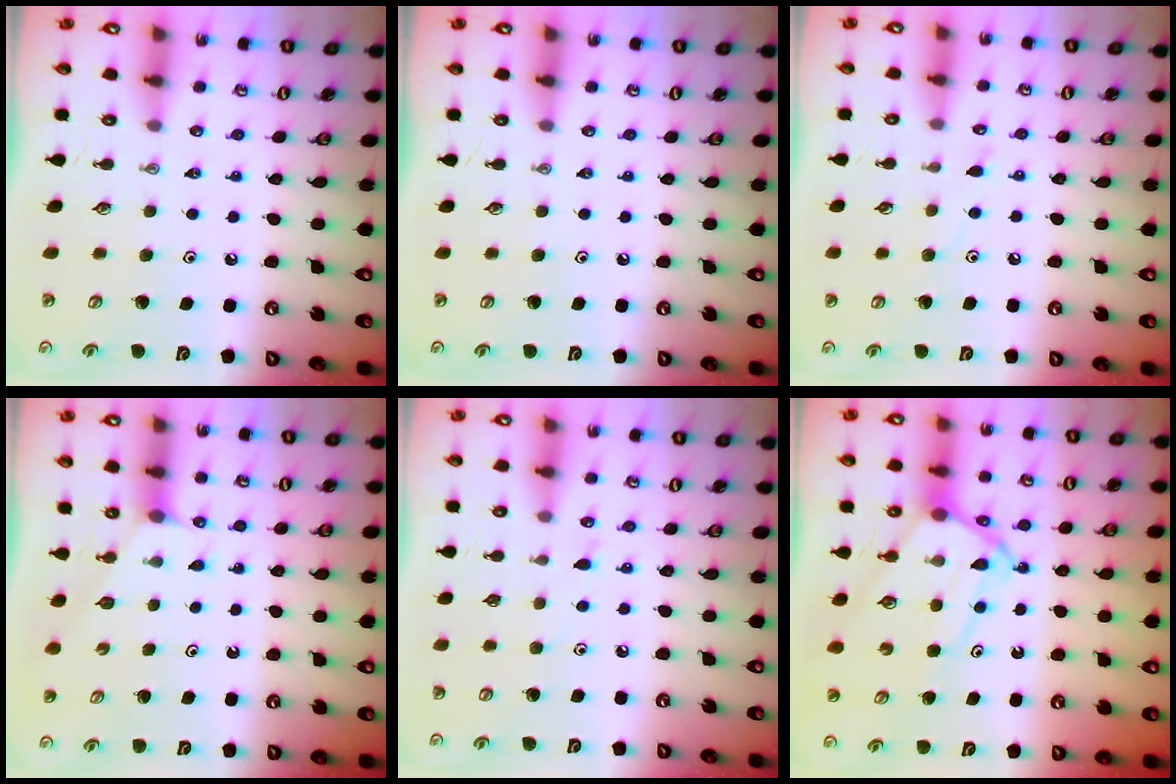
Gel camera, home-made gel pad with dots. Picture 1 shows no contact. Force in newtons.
{"total": 0.0}
{"total": 5.2, "press": 5.2, "slide": 0.6}
{"total": 1.7, "press": 1.7, "slide": 0.3}
{"total": 5.4, "press": 5.4, "slide": 0.5}
{"total": 10.4, "press": 10.3, "slide": 0.9}